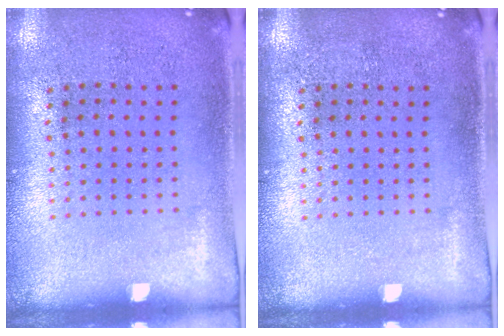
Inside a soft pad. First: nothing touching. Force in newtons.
{"total": 0.0}